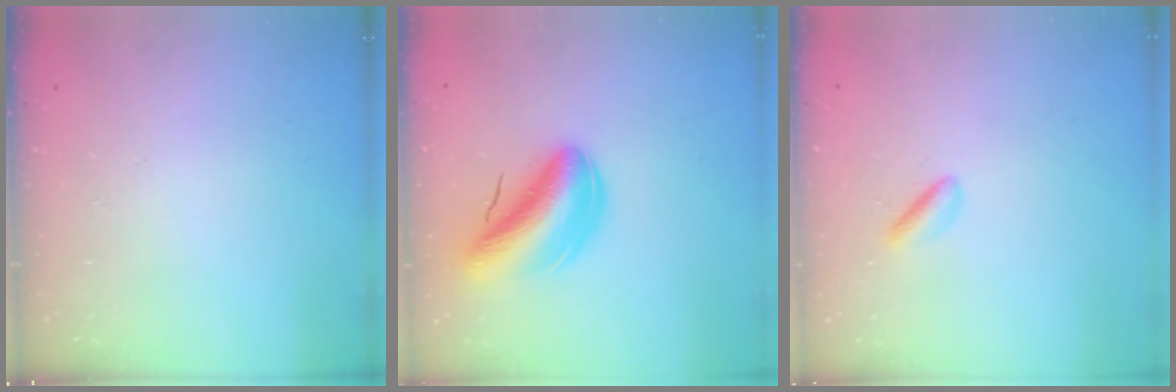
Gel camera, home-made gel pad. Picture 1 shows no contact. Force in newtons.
{"total": 12.3, "press": 11.7, "slide": 3.8}
{"total": 2.1, "press": 2.0, "slide": 0.7}